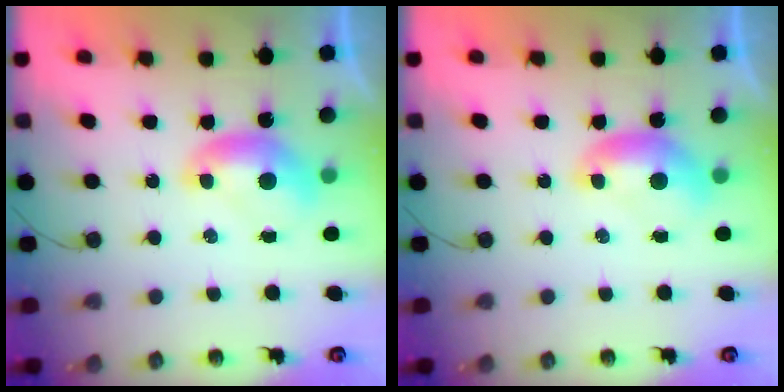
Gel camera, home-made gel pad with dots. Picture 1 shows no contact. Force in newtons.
{"total": 0.0}